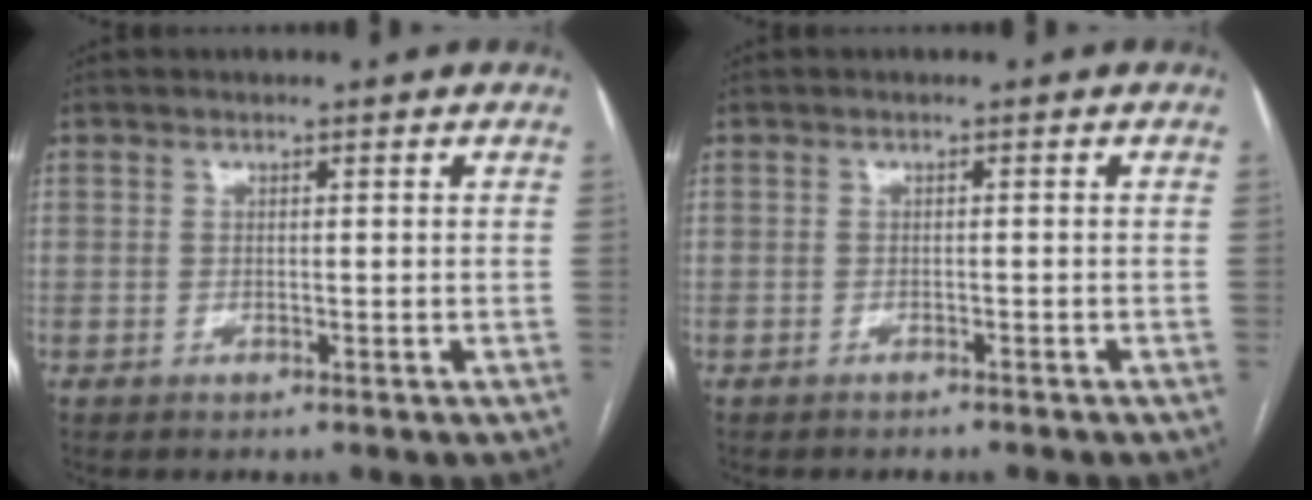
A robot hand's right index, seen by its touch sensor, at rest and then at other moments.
{"total": 2.8, "force": [-2.5, 0.9, 0.8], "torque": [-0.013, -0.003, -0.027]}